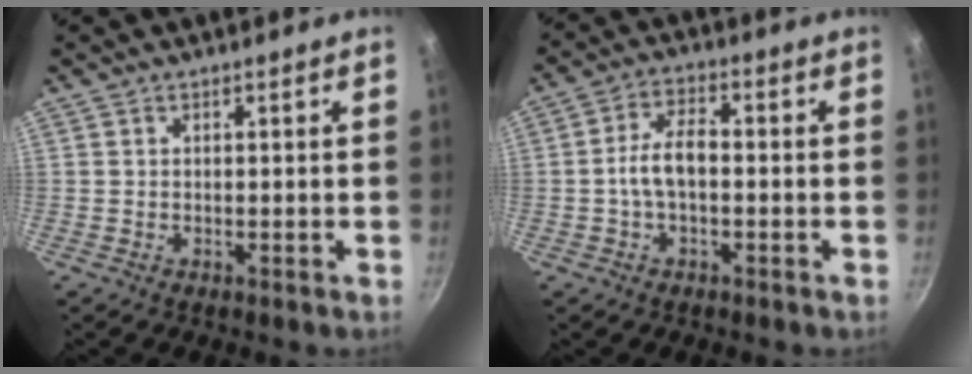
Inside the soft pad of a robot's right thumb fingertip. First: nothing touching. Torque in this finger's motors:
{"motor_torque": [1.34, 1.43, 1.05, -0.26, 0.07]}